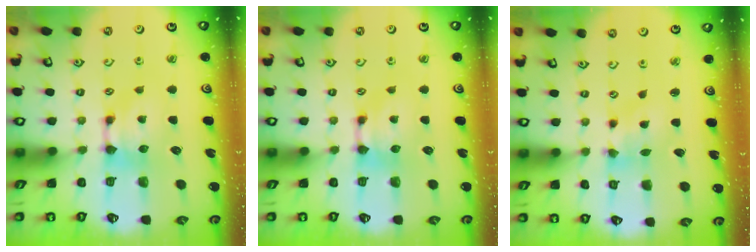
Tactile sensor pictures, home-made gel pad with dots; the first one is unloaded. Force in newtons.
{"total": 0.0}
{"total": 1.5, "press": 0.7, "slide": 1.3}